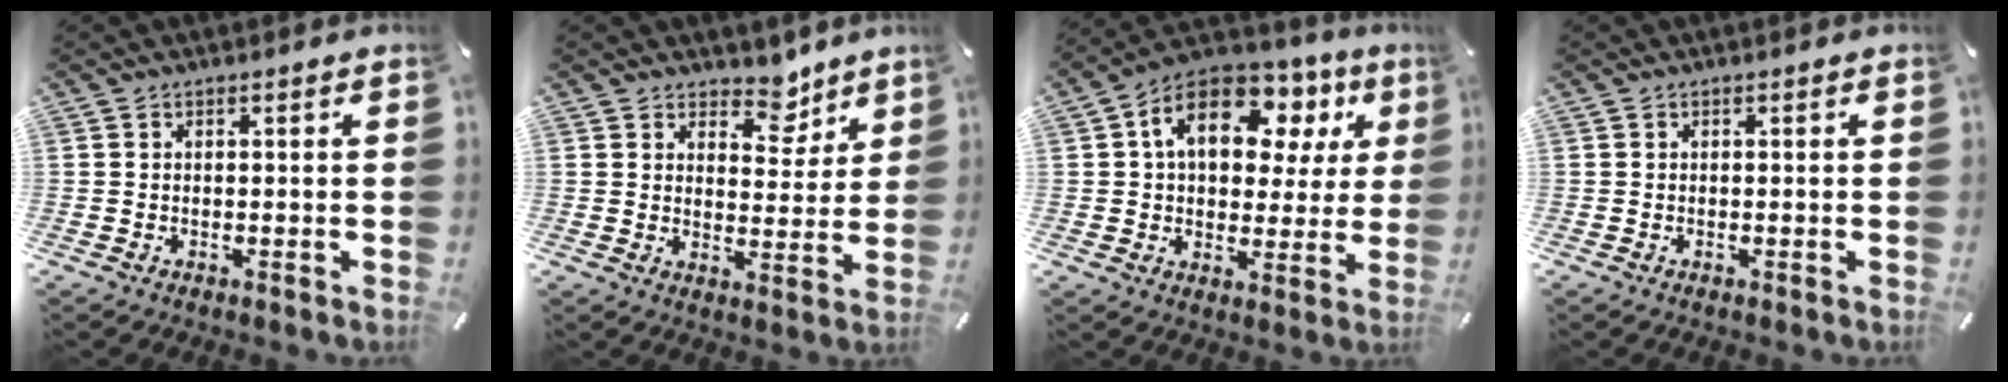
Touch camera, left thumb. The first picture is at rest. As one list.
[{"total": 7.5, "force": [5.6, 4.5, 2.1], "torque": [-0.010, -0.040, 0.093]}, {"total": 17.1, "force": [6.8, 11.0, 11.2], "torque": [-0.185, -0.013, 0.118]}, {"total": 0.0}]